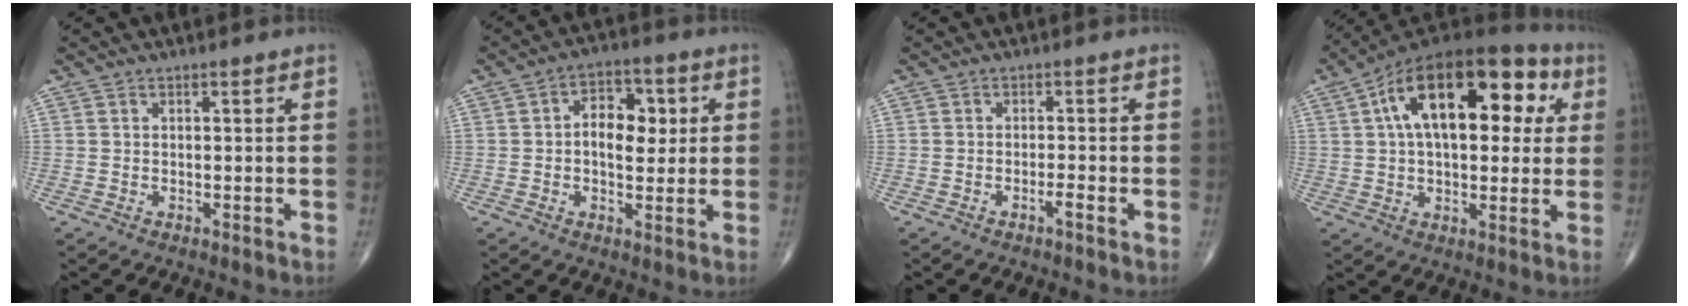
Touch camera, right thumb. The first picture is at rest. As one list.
[{"total": 8.5, "force": [1.1, 5.4, 6.5], "torque": [-0.068, 0.010, 0.011]}, {"total": 1.5, "force": [-0.9, 0.0, 1.1], "torque": [-0.023, 0.004, -0.019]}, {"total": 23.4, "force": [6.5, 12.3, 18.8], "torque": [-0.277, 0.030, 0.093]}]